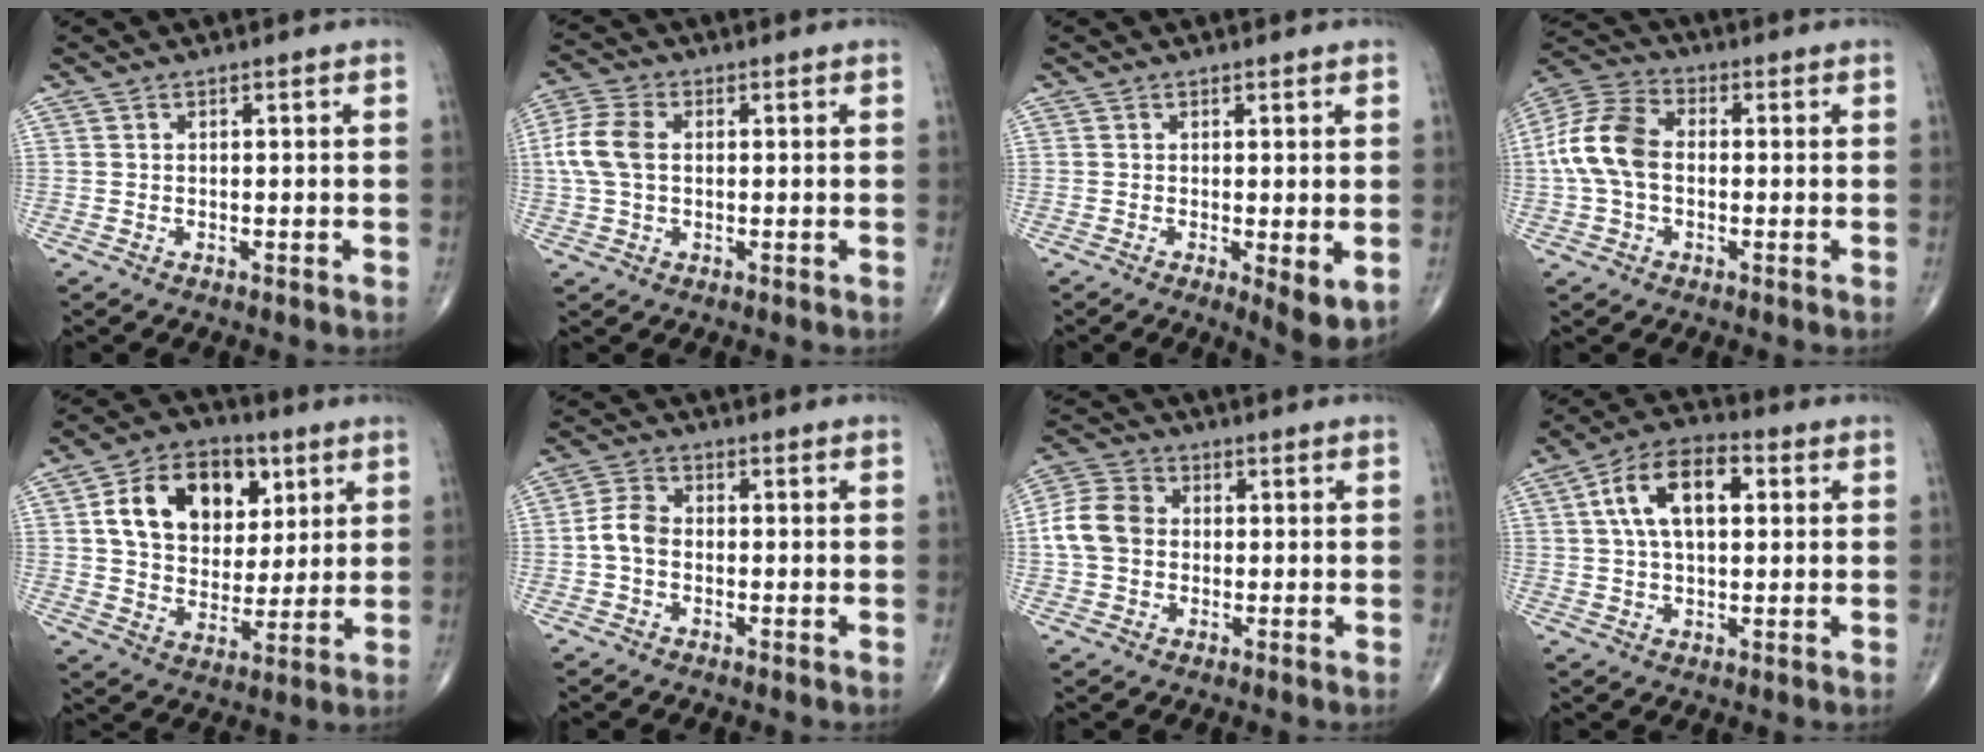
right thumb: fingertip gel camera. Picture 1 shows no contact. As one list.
[{"total": 7.8, "force": [0.6, 5.1, 5.9], "torque": [-0.141, 0.017, 0.009]}, {"total": 5.3, "force": [-0.9, 1.6, 5.0], "torque": [-0.074, -0.018, -0.013]}, {"total": 11.8, "force": [-0.4, 7.8, 8.8], "torque": [-0.183, 0.032, -0.017]}, {"total": 17.5, "force": [5.6, 12.5, 10.9], "torque": [-0.147, -0.008, 0.095]}, {"total": 4.8, "force": [-0.9, 3.4, 3.2], "torque": [-0.061, 0.016, -0.026]}, {"total": 8.9, "force": [0.0, 7.2, 5.2], "torque": [-0.095, 0.025, -0.010]}, {"total": 12.8, "force": [3.1, 7.0, 10.3], "torque": [-0.173, 0.022, 0.047]}]